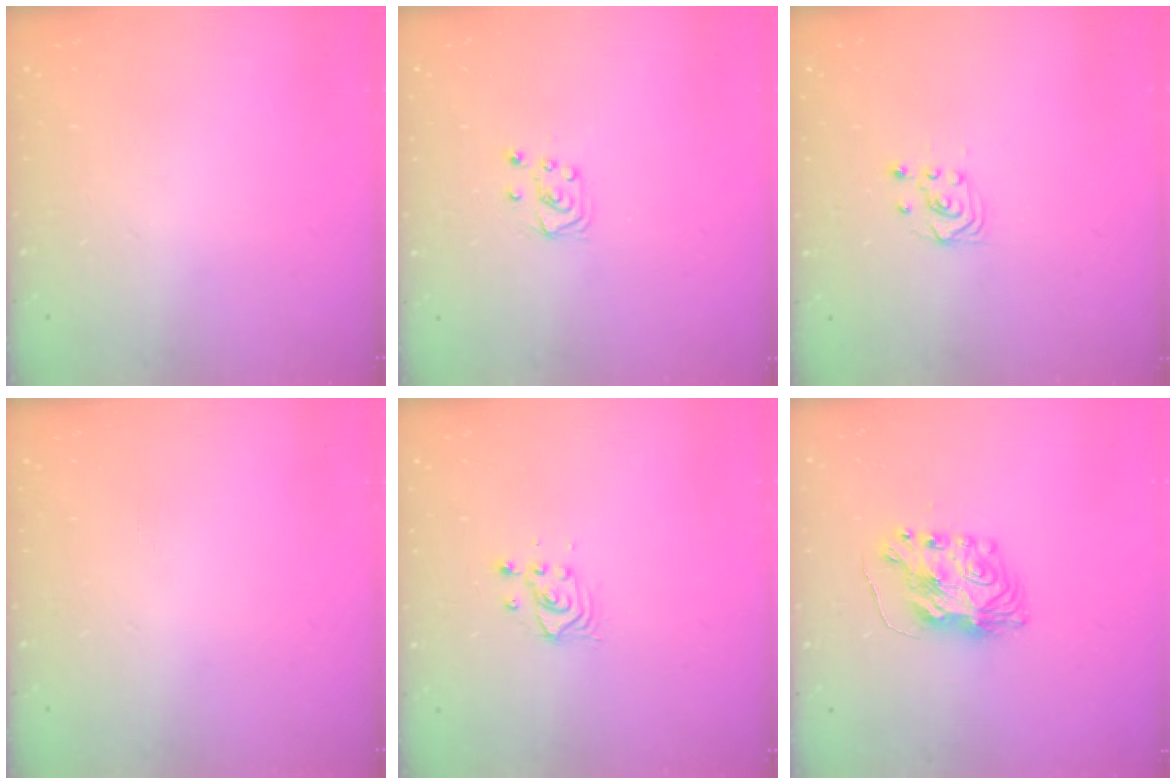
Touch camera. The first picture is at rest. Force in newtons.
{"total": 5.2, "press": 5.2, "slide": 0.4}
{"total": 2.5, "press": 2.2, "slide": 1.2}
{"total": 0.0}
{"total": 3.7, "press": 3.7, "slide": 0.3}
{"total": 8.6, "press": 8.5, "slide": 0.7}